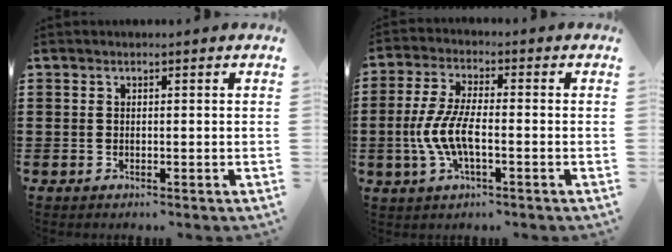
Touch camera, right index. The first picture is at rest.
{"total": 7.1, "force": [-2.0, 2.5, 6.4], "torque": [-0.152, -0.011, -0.045]}